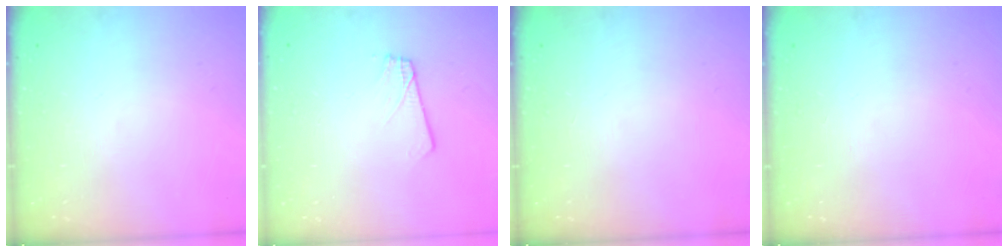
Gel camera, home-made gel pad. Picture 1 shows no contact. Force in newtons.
{"total": 1.8, "press": 1.8, "slide": 0.1}
{"total": 0.0}
{"total": 0.0}